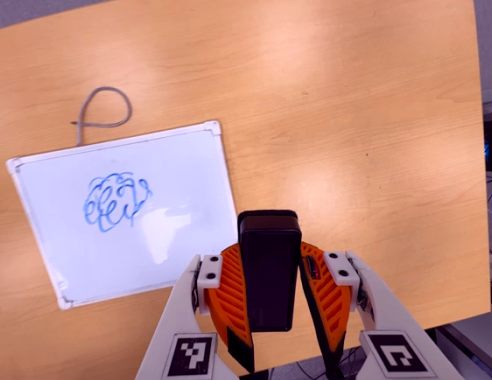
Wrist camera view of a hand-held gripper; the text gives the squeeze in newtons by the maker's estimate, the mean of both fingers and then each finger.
{"total": 8.0, "left": 6.6, "right": 9.4}